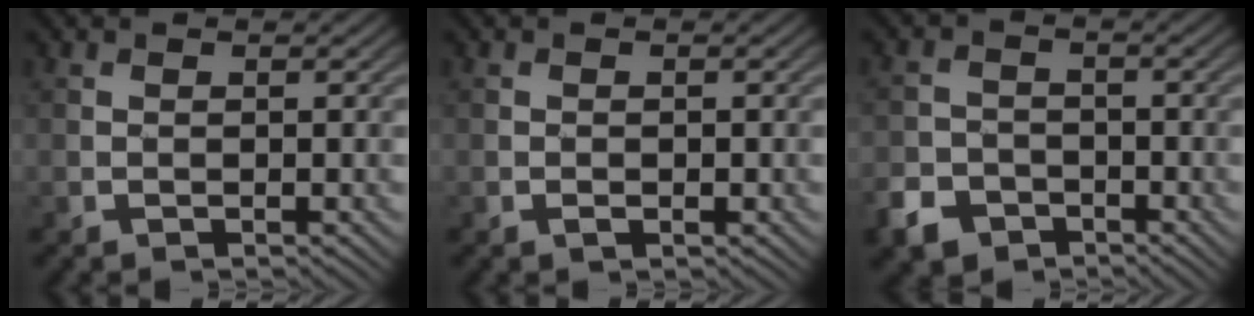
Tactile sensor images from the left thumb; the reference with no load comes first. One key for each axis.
{"total": 0.9, "fx": -0.3, "fy": 0.5, "fz": 0.6, "tx": -0.008, "ty": -0.002, "tz": -0.005}
{"total": 5.2, "fx": -3.4, "fy": 3.5, "fz": 1.8, "tx": -0.043, "ty": -0.005, "tz": -0.072}